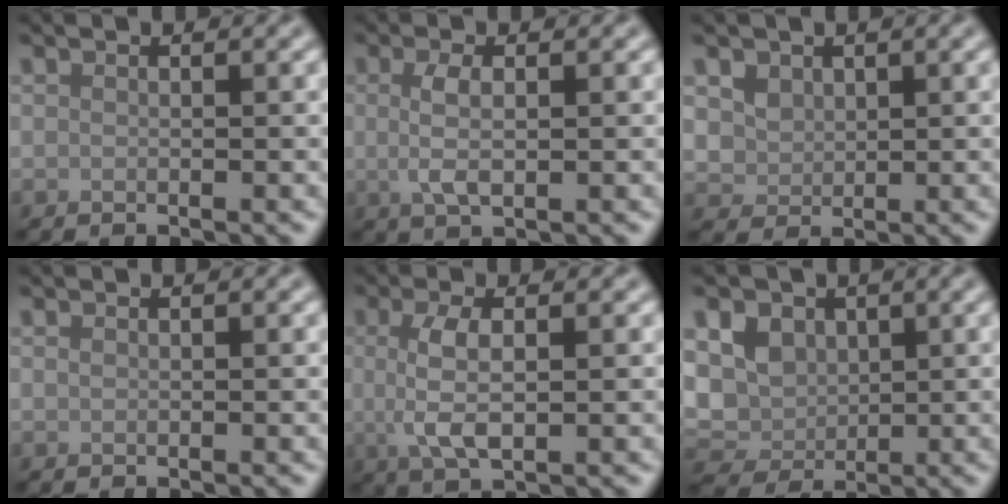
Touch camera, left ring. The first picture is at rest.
{"total": 2.7, "force": [0.2, 1.0, 2.5], "torque": [-0.056, -0.001, 0.002]}
{"total": 2.3, "force": [1.3, 1.7, 0.8], "torque": [-0.026, -0.010, 0.034]}
{"total": 0.0}
{"total": 4.0, "force": [0.2, 1.5, 3.7], "torque": [-0.080, -0.001, 0.004]}
{"total": 6.8, "force": [1.4, 5.5, 3.8], "torque": [-0.076, 0.012, 0.010]}